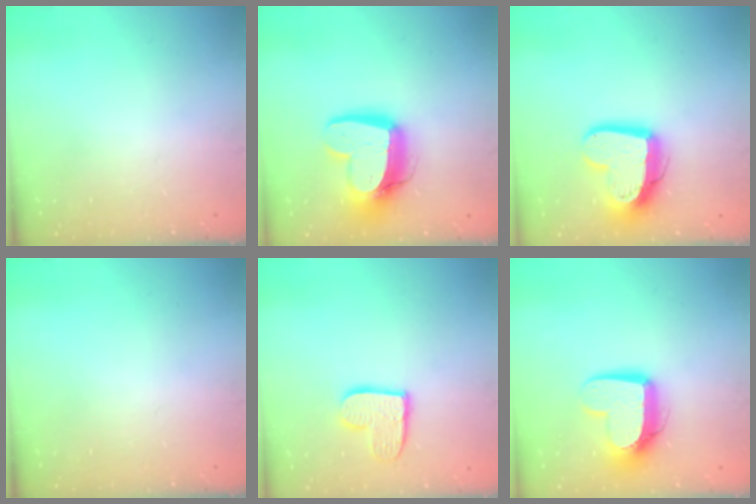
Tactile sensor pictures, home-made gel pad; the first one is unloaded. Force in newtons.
{"total": 15.5, "press": 15.4, "slide": 1.8}
{"total": 15.6, "press": 15.5, "slide": 1.6}
{"total": 0.0}
{"total": 10.1, "press": 10.0, "slide": 0.5}
{"total": 12.2, "press": 12.2, "slide": 1.2}